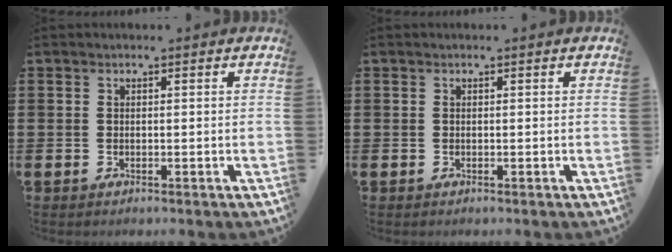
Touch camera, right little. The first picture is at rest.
{"total": 0.0}